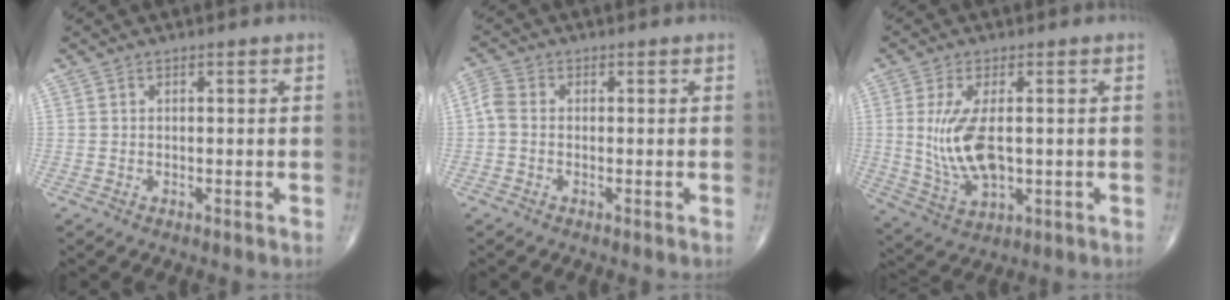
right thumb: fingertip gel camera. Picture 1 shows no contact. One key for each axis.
{"total": 2.8, "fx": -0.4, "fy": 2.0, "fz": 2.0, "tx": -0.046, "ty": 0.007, "tz": -0.019}
{"total": 10.7, "fx": 0.5, "fy": 5.0, "fz": 9.4, "tx": -0.190, "ty": -0.013, "tz": 0.020}